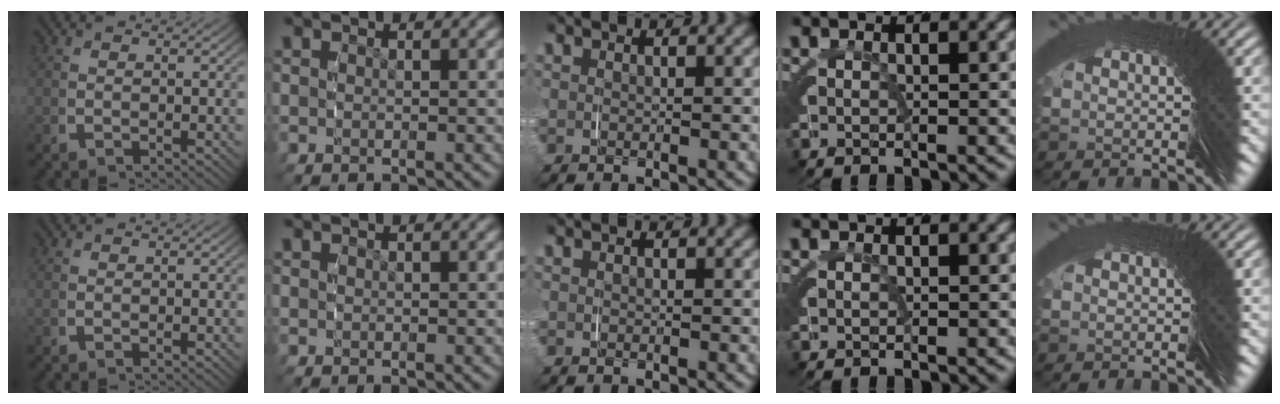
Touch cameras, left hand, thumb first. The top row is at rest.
{}